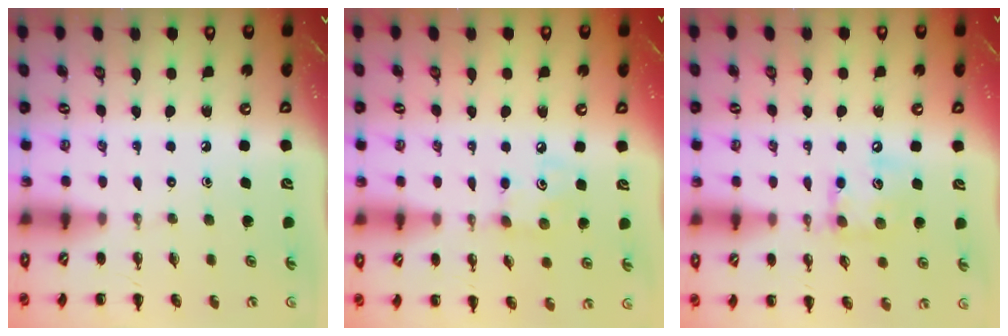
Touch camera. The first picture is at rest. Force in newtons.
{"total": 3.9, "press": 3.8, "slide": 0.6}
{"total": 10.9, "press": 10.8, "slide": 1.5}